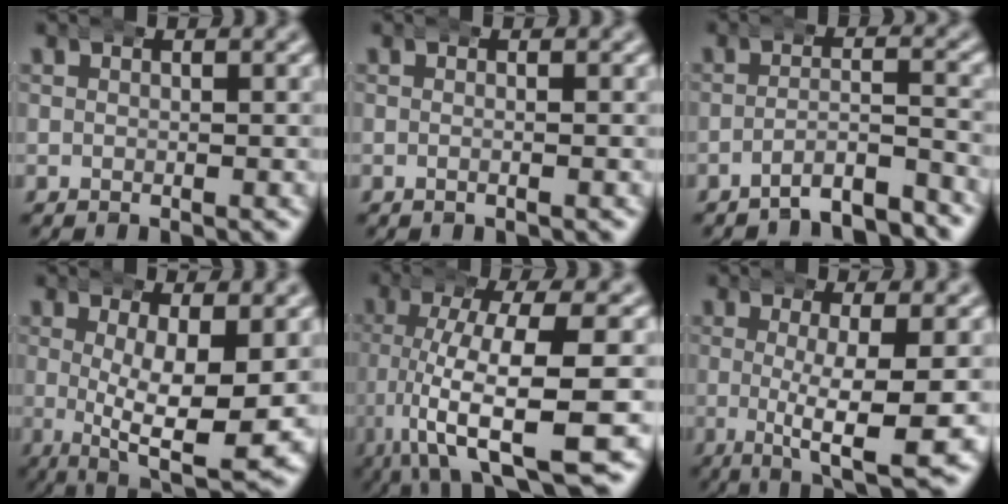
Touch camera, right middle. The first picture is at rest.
{"total": 0.7, "force": [-0.3, 0.1, 0.6], "torque": [-0.009, 0.004, -0.010]}
{"total": 6.9, "force": [-6.6, 1.2, 1.5], "torque": [-0.011, -0.017, -0.102]}
{"total": 9.7, "force": [-1.0, 3.8, 8.9], "torque": [-0.143, -0.028, 0.002]}
{"total": 10.5, "force": [-4.9, 3.7, 8.6], "torque": [-0.169, -0.037, -0.054]}
{"total": 7.8, "force": [-2.6, 1.9, 7.1], "torque": [-0.118, -0.023, -0.027]}